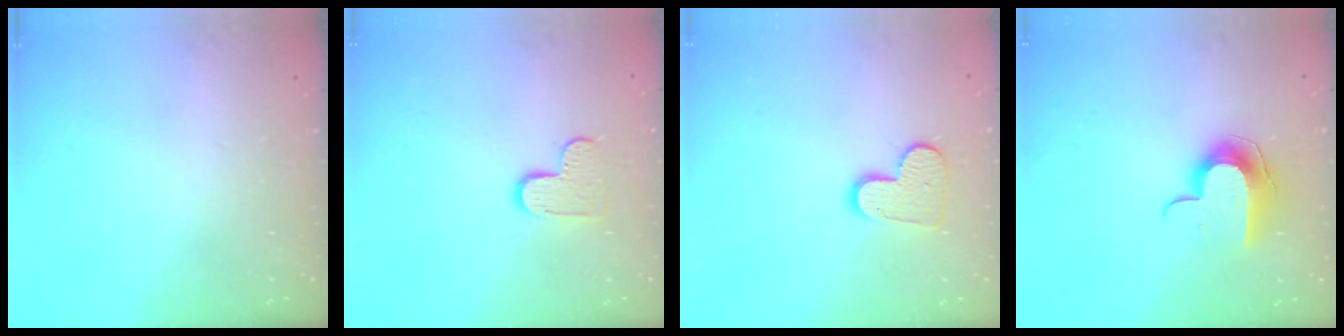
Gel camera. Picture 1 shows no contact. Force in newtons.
{"total": 7.4, "press": 7.4, "slide": 0.4}
{"total": 9.7, "press": 9.7, "slide": 0.5}
{"total": 11.8, "press": 11.8, "slide": 0.7}